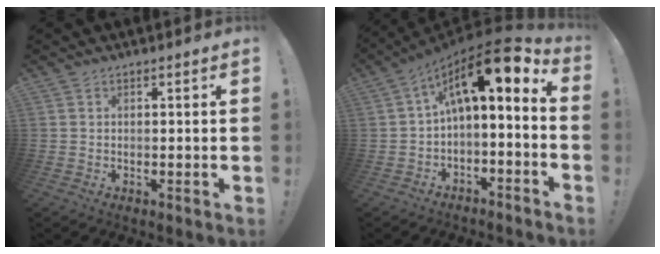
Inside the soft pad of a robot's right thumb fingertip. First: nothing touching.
{"total": 13.0, "force": [4.8, 3.7, 11.5], "torque": [-0.178, -0.043, 0.077]}